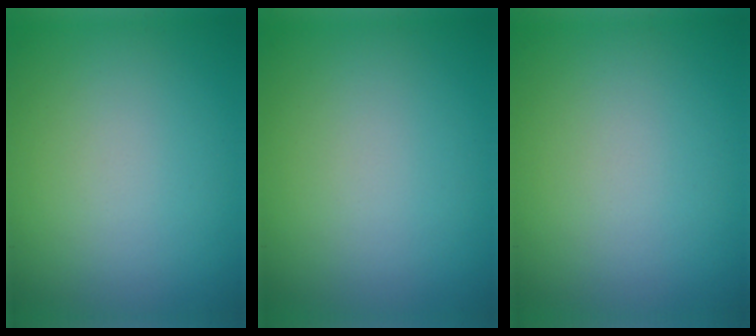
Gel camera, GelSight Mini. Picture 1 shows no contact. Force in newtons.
{"total": 0.0}
{"total": 0.0}